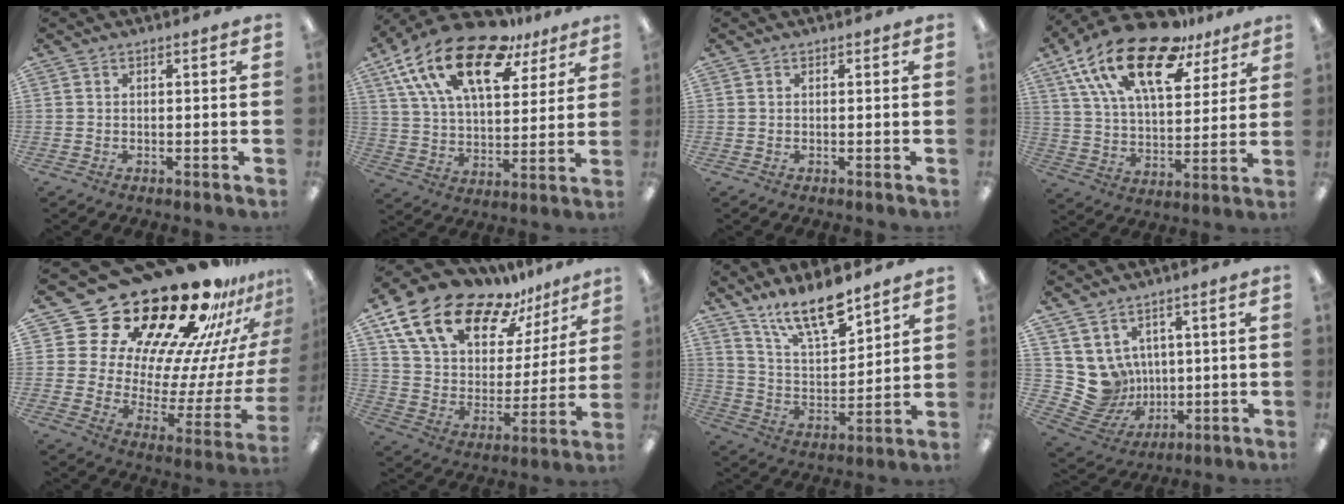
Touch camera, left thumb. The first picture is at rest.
{"total": 22.9, "force": [13.8, 10.6, 14.8], "torque": [-0.269, -0.068, 0.242]}
{"total": 0.0}
{"total": 23.2, "force": [14.4, 10.6, 14.8], "torque": [-0.264, -0.076, 0.251]}
{"total": 33.0, "force": [24.9, 14.5, 16.2], "torque": [-0.215, -0.219, 0.463]}
{"total": 19.8, "force": [14.0, 10.3, 9.5], "torque": [-0.176, -0.088, 0.255]}
{"total": 14.6, "force": [11.5, 4.5, 7.7], "torque": [-0.138, -0.069, 0.203]}
{"total": 9.1, "force": [2.2, 8.6, 1.5], "torque": [-0.069, -0.036, 0.053]}